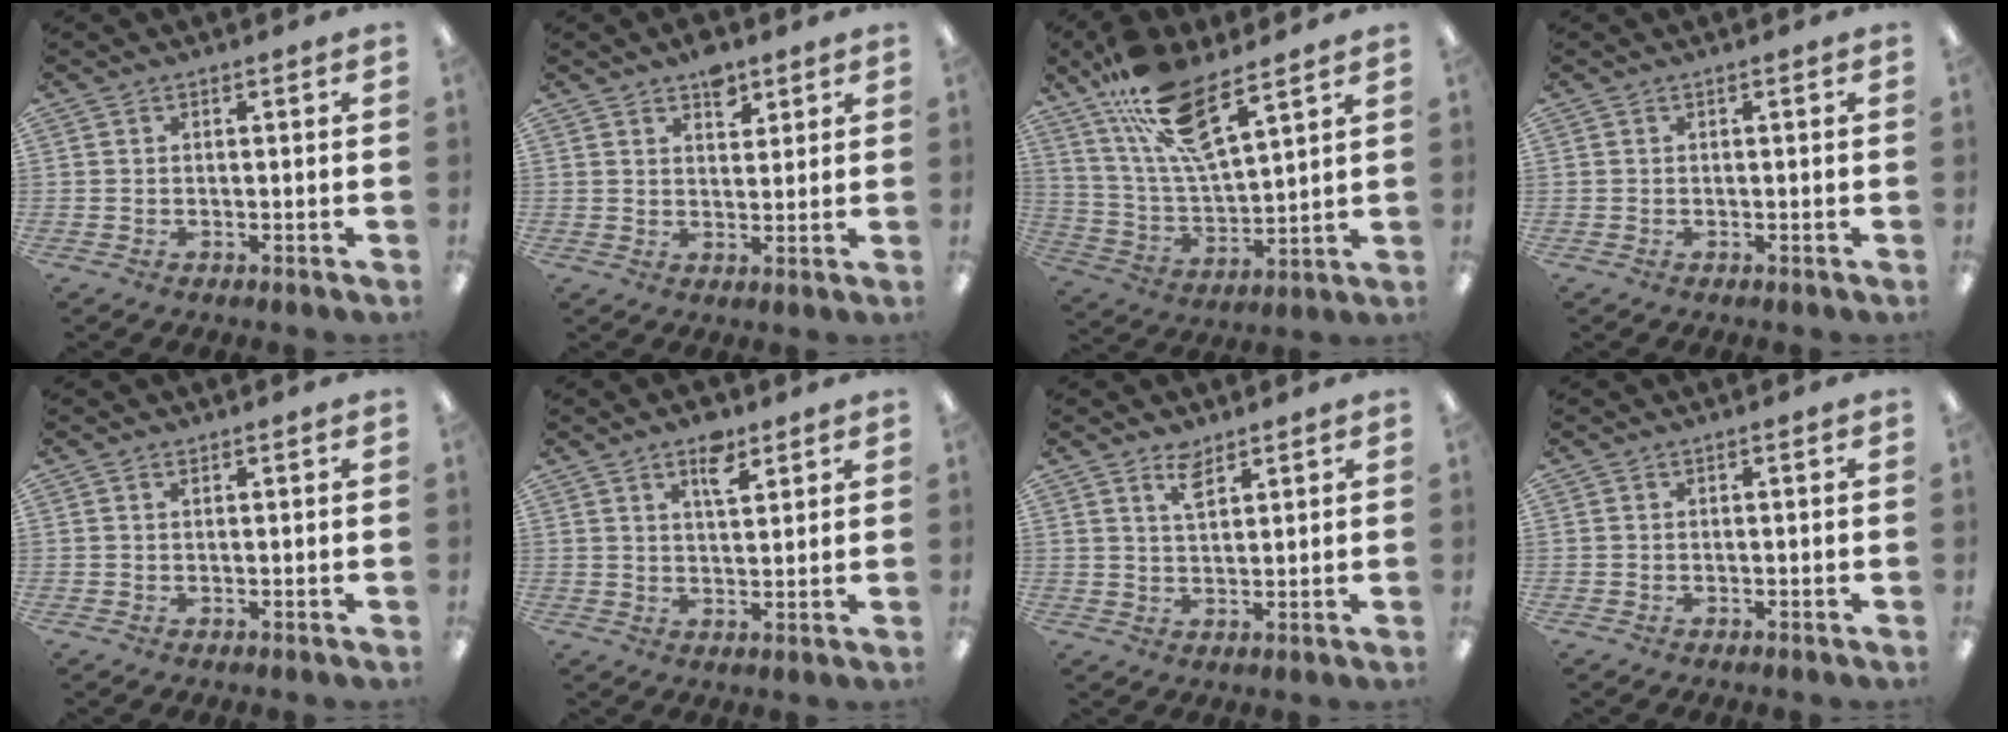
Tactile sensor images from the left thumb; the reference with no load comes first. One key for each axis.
{"total": 5.6, "fx": 3.9, "fy": 3.1, "fz": 2.5, "tx": -0.018, "ty": -0.018, "tz": 0.065}
{"total": 16.6, "fx": 11.5, "fy": 4.7, "fz": 10.9, "tx": -0.213, "ty": -0.055, "tz": 0.199}
{"total": 0.0}
{"total": 0.6, "fx": 0.4, "fy": 0.2, "fz": 0.3, "tx": -0.007, "ty": 0.001, "tz": 0.008}
{"total": 6.4, "fx": 4.1, "fy": 2.7, "fz": 4.1, "tx": -0.050, "ty": -0.019, "tz": 0.065}
{"total": 4.7, "fx": 3.3, "fy": 2.0, "fz": 2.6, "tx": -0.043, "ty": -0.008, "tz": 0.058}
{"total": 0.0}